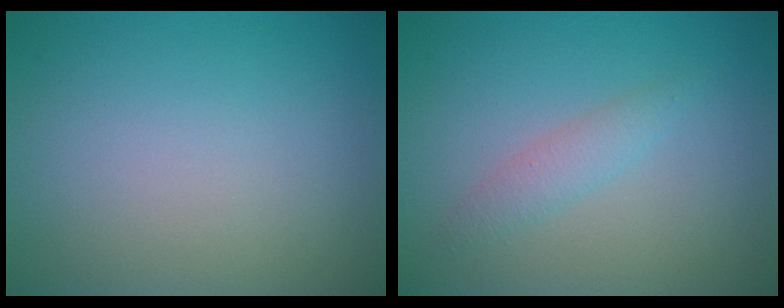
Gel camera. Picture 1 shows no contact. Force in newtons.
{"total": 1.6, "press": 1.6, "slide": 0.0}